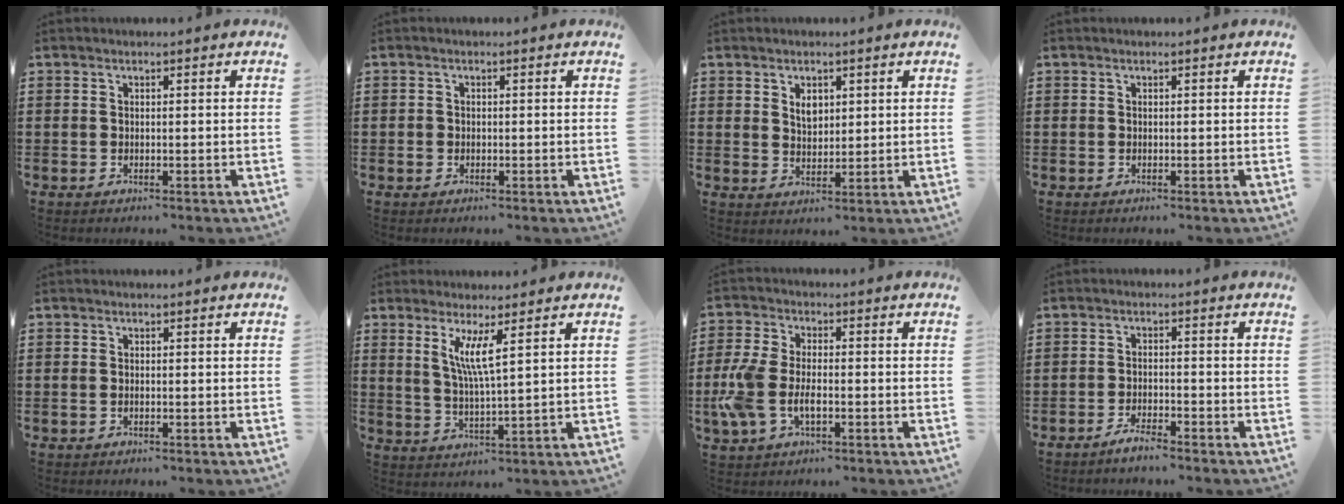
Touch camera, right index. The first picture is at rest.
{"total": 0.9, "force": [-0.3, 0.8, 0.3], "torque": [-0.008, 0.003, -0.008]}
{"total": 2.9, "force": [1.5, 1.8, 1.7], "torque": [-0.031, 0.002, 0.025]}
{"total": 0.0}
{"total": 0.7, "force": [-0.3, 0.4, 0.5], "torque": [-0.013, -0.001, -0.005]}
{"total": 5.1, "force": [2.4, 0.1, 4.5], "torque": [-0.096, -0.003, 0.039]}
{"total": 6.6, "force": [-1.9, 3.6, 5.1], "torque": [-0.133, -0.003, -0.044]}
{"total": 2.3, "force": [-2.2, 0.0, 0.7], "torque": [-0.012, 0.004, -0.042]}